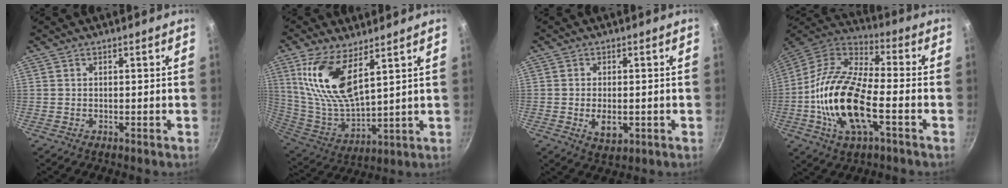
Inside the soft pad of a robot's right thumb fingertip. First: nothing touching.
{"total": 15.2, "force": [7.2, 6.1, 11.9], "torque": [-0.233, -0.049, 0.155]}
{"total": 4.8, "force": [-0.9, 2.7, 3.8], "torque": [-0.063, -0.005, -0.009]}
{"total": 20.2, "force": [-4.7, 8.9, 17.5], "torque": [-0.336, 0.033, -0.105]}